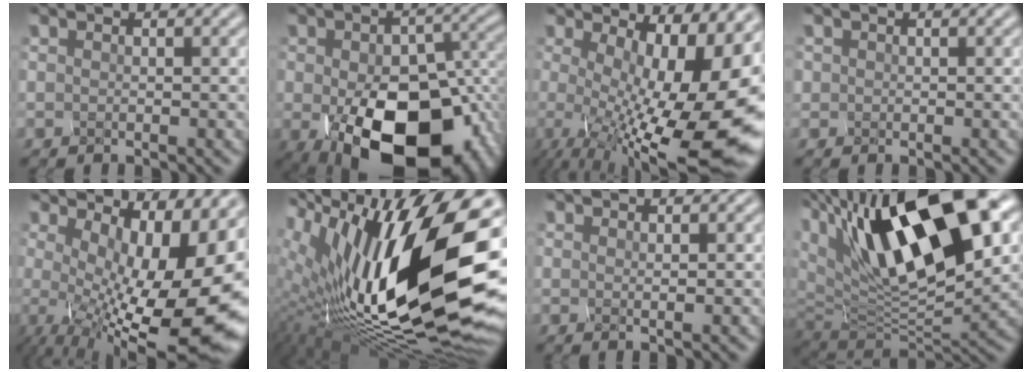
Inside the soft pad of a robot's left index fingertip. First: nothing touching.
{"total": 15.8, "force": [-6.0, 8.9, 11.6], "torque": [-0.178, -0.042, -0.062]}
{"total": 15.3, "force": [-1.4, 5.3, 14.3], "torque": [-0.187, -0.023, 0.010]}
{"total": 1.0, "force": [0.0, -0.6, -0.8], "torque": [0.002, -0.003, 0.015]}
{"total": 14.9, "force": [0.1, 5.5, 13.8], "torque": [-0.171, -0.020, 0.038]}
{"total": 18.3, "force": [2.6, 8.1, 16.2], "torque": [-0.305, -0.008, 0.060]}
{"total": 0.7, "force": [0.3, -0.1, 0.6], "torque": [-0.015, 0.006, 0.002]}
{"total": 16.3, "force": [6.5, 7.2, 13.1], "torque": [-0.241, 0.015, 0.115]}